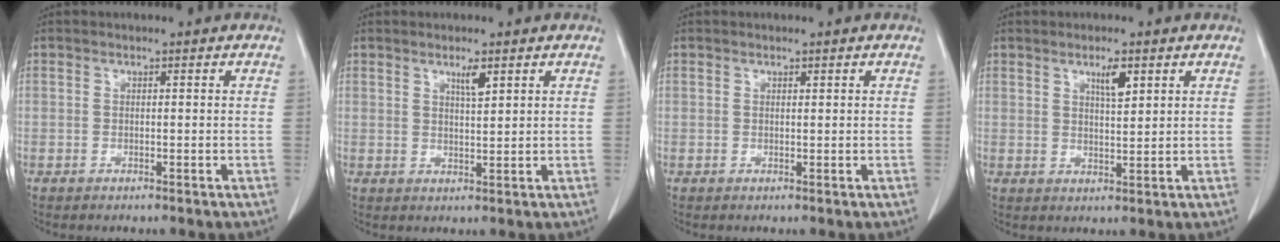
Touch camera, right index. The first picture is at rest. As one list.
[{"total": 2.5, "force": [1.6, 0.3, 1.9], "torque": [-0.036, -0.004, 0.027]}, {"total": 0.0}, {"total": 3.4, "force": [1.9, 0.7, 2.8], "torque": [-0.047, -0.004, 0.032]}]